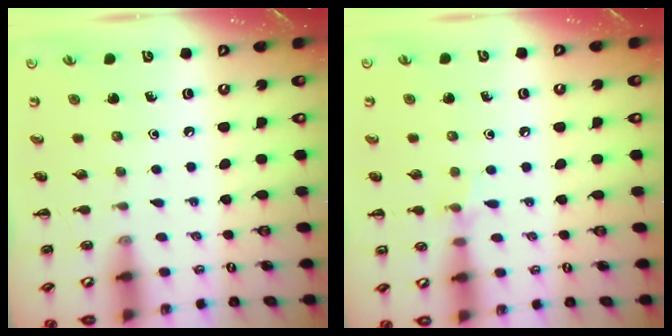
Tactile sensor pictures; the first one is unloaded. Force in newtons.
{"total": 5.4, "press": 5.1, "slide": 1.8}